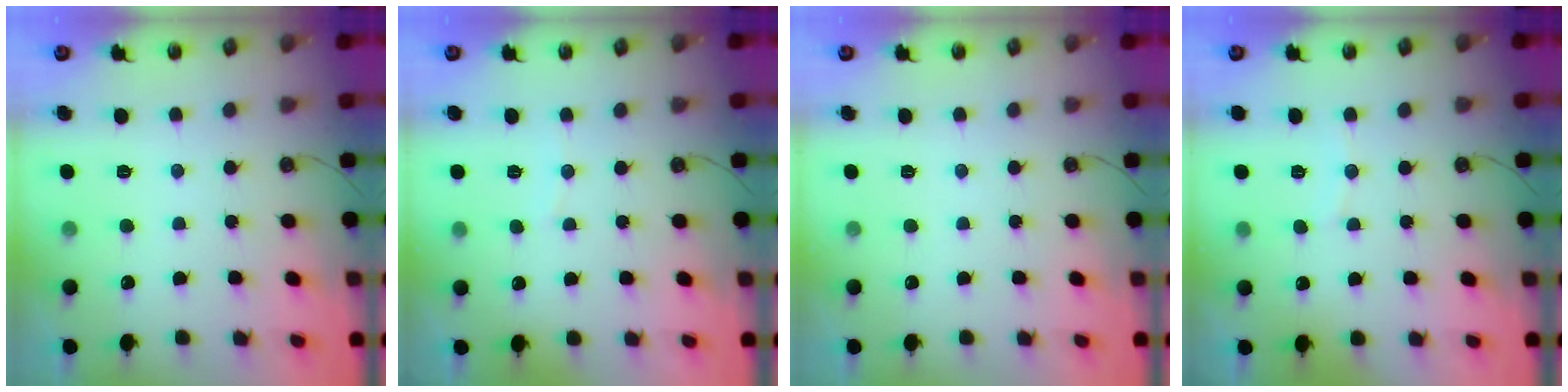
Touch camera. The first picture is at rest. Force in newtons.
{"total": 2.7, "press": 2.7, "slide": 0.3}
{"total": 0.0}
{"total": 2.4, "press": 2.3, "slide": 0.3}